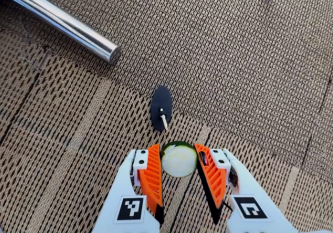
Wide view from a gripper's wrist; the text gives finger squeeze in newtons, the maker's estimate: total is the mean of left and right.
{"total": 9.7, "left": 9.3, "right": 10.1}